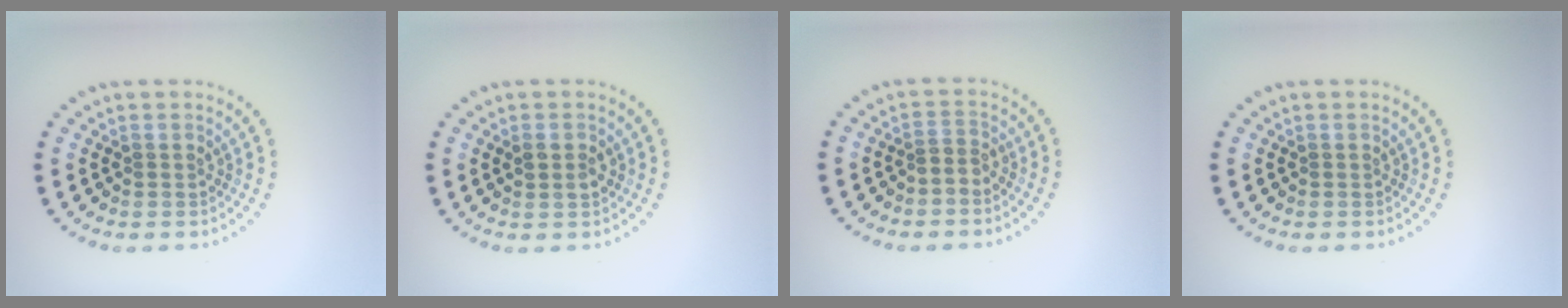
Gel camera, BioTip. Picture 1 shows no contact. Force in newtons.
{"total": 1.4, "press": 1.4, "slide": 0.2}
{"total": 1.0, "press": 0.6, "slide": 0.8}
{"total": 0.0}